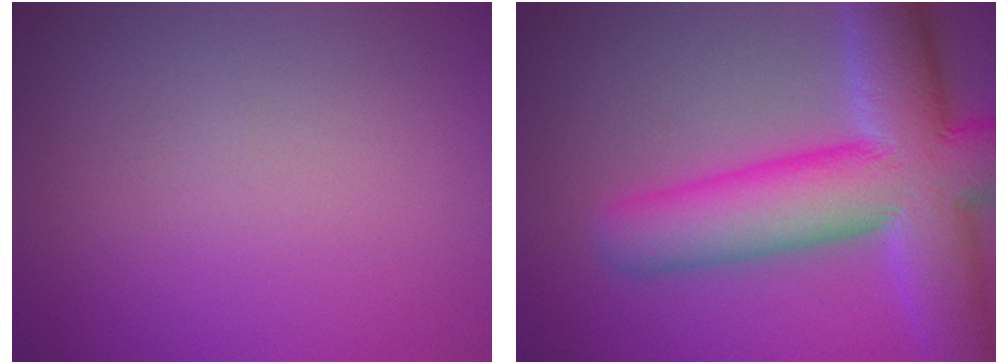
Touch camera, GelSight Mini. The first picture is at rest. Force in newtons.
{"total": 12.9, "press": 12.9, "slide": 0.6}